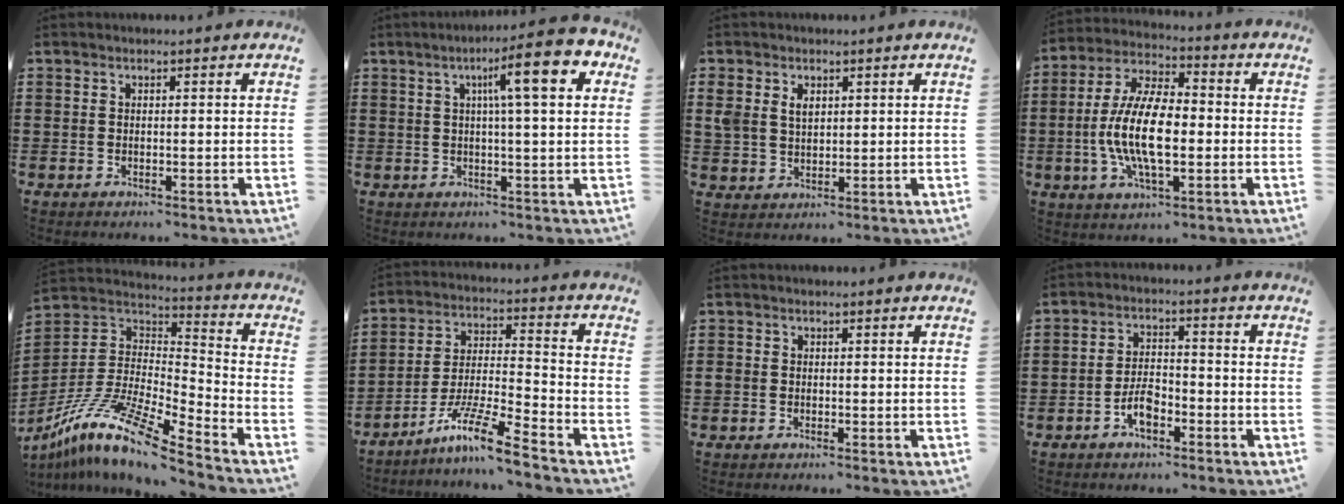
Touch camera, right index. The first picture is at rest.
{"total": 9.8, "force": [3.6, 0.7, 9.0], "torque": [-0.155, -0.005, 0.051]}
{"total": 3.7, "force": [1.4, 2.8, 1.9], "torque": [-0.047, 0.011, 0.026]}
{"total": 12.2, "force": [-2.0, 5.3, 10.8], "torque": [-0.237, -0.006, -0.040]}
{"total": 13.0, "force": [-9.8, 1.7, 8.4], "torque": [-0.185, 0.002, -0.197]}
{"total": 10.2, "force": [-8.2, 0.1, 6.1], "torque": [-0.127, 0.001, -0.165]}
{"total": 0.9, "force": [-0.3, 0.8, 0.3], "torque": [-0.007, 0.003, -0.008]}
{"total": 4.9, "force": [-2.5, 2.3, 3.5], "torque": [-0.080, 0.002, -0.051]}